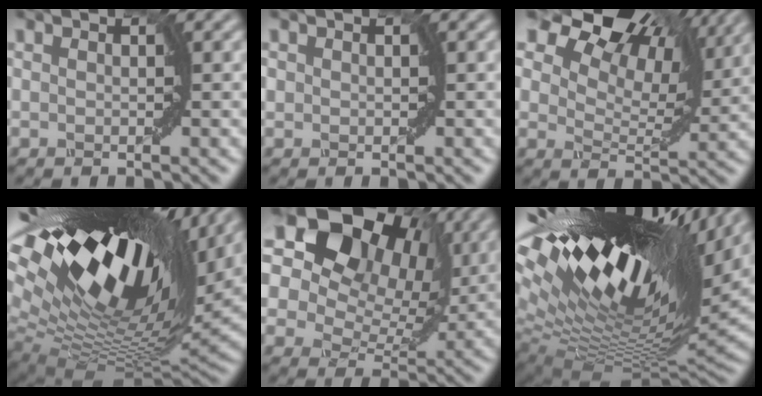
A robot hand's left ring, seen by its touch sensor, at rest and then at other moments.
{"total": 0.6, "force": [0.2, 0.5, 0.1], "torque": [0.000, 0.003, 0.001]}
{"total": 12.7, "force": [9.0, 5.9, 6.7], "torque": [-0.134, 0.032, 0.128]}
{"total": 19.7, "force": [9.4, 8.2, 15.2], "torque": [-0.267, 0.020, 0.167]}
{"total": 18.1, "force": [9.6, 11.5, 10.2], "torque": [-0.220, 0.090, 0.156]}
{"total": 20.9, "force": [9.1, 7.6, 17.2], "torque": [-0.281, 0.031, 0.158]}